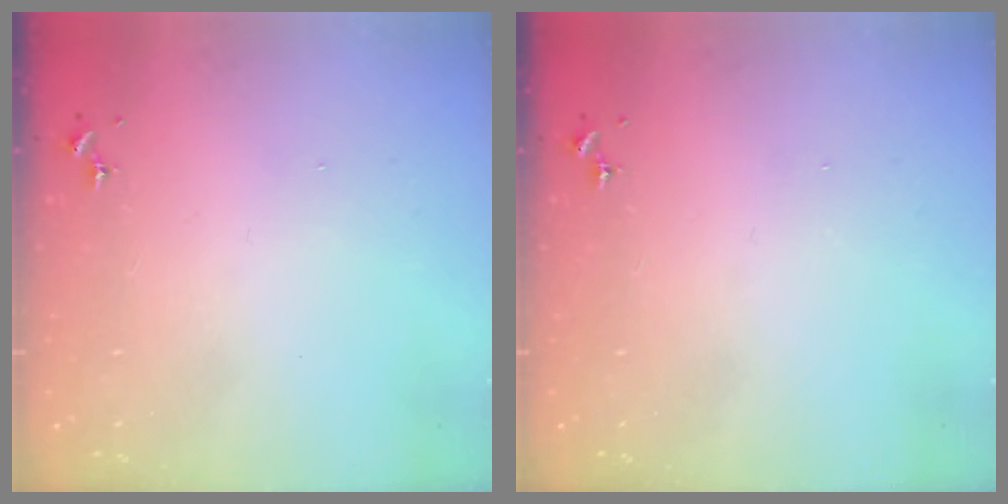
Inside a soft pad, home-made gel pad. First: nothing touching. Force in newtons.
{"total": 0.0}